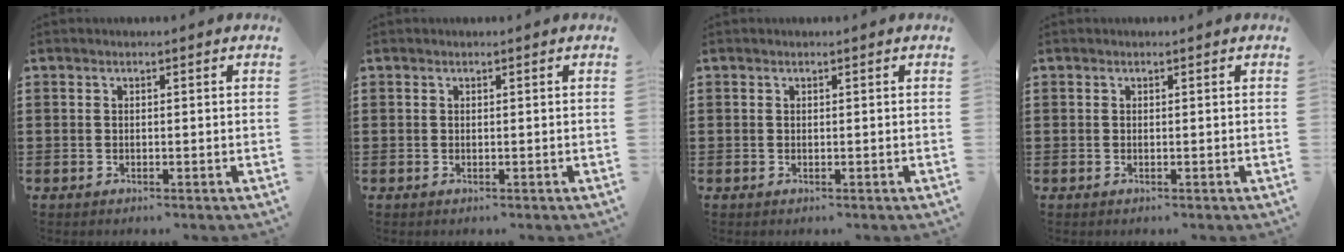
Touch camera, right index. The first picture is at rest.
{"total": 0.0}
{"total": 0.0}
{"total": 0.0}